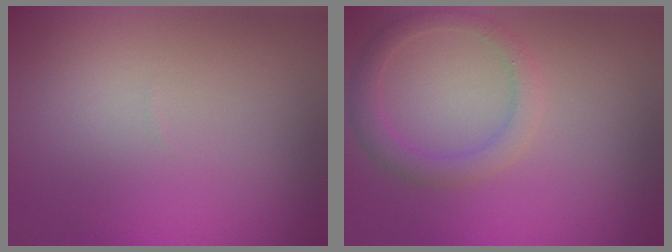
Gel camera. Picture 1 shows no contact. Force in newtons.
{"total": 2.5, "press": 2.5, "slide": 0.2}